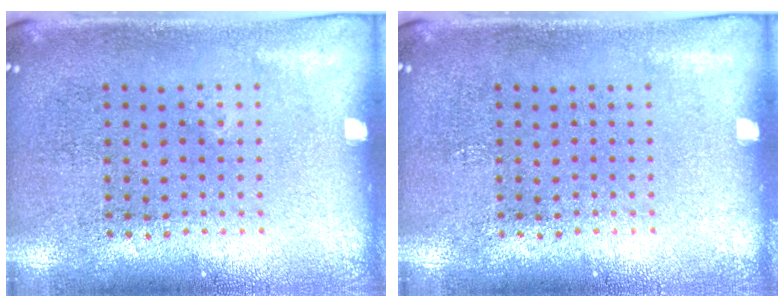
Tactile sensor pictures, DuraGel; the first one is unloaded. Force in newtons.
{"total": 0.0}